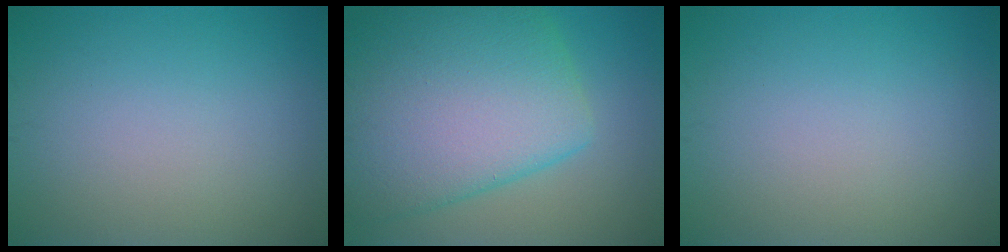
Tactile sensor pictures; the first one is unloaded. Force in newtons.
{"total": 12.4, "press": 12.4, "slide": 0.4}
{"total": 0.0}